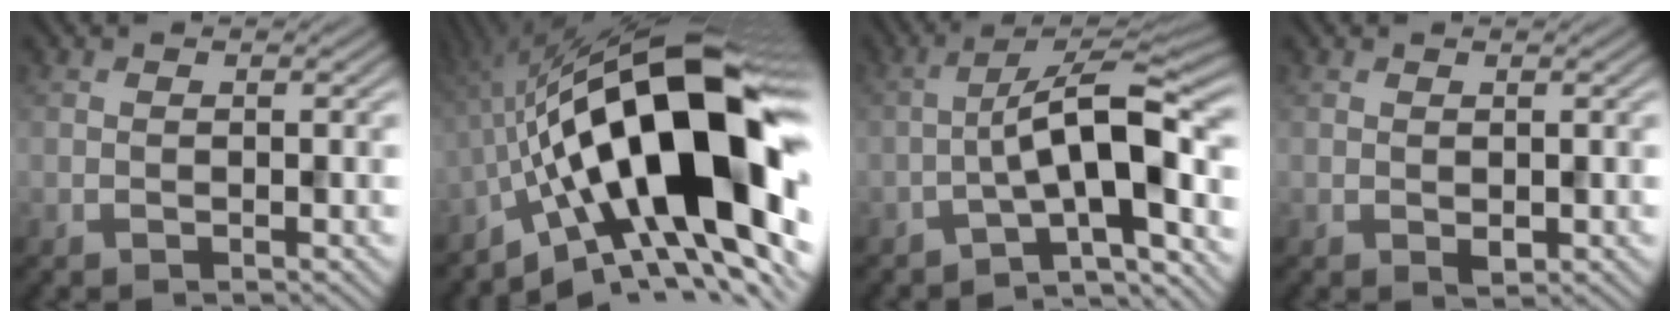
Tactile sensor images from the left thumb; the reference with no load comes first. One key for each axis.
{"total": 20.6, "fx": -2.7, "fy": 7.9, "fz": 18.8, "tx": -0.320, "ty": 0.026, "tz": -0.059}
{"total": 11.1, "fx": -3.9, "fy": 2.9, "fz": 10.0, "tx": -0.145, "ty": 0.019, "tz": -0.070}
{"total": 0.8, "fx": 0.1, "fy": 0.5, "fz": 0.6, "tx": -0.011, "ty": -0.003, "tz": 0.005}